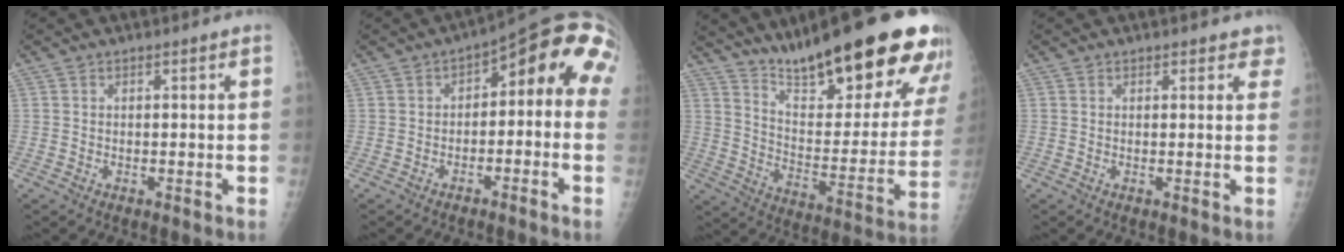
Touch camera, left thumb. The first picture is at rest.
{"total": 11.6, "force": [-0.2, 6.2, 9.8], "torque": [-0.087, 0.053, -0.014]}
{"total": 28.5, "force": [20.2, 6.8, 19.0], "torque": [-0.245, -0.089, 0.303]}
{"total": 2.6, "force": [1.9, 1.3, 1.3], "torque": [0.012, -0.003, 0.016]}